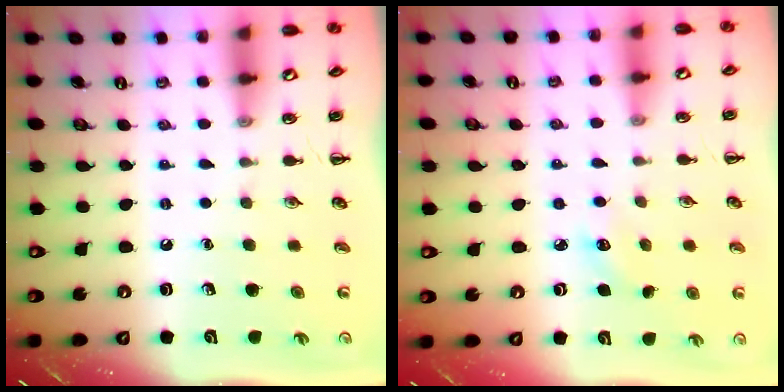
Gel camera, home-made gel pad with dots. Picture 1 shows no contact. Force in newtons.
{"total": 3.8, "press": 3.6, "slide": 1.1}